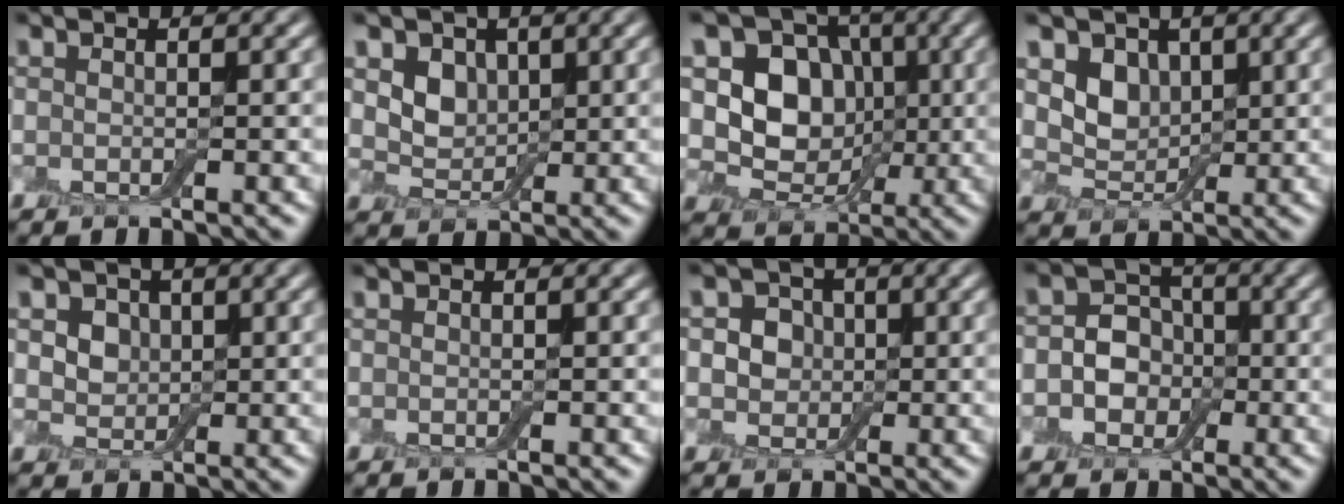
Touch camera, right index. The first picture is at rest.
{"total": 2.9, "force": [0.8, 2.4, 1.4], "torque": [-0.031, -0.013, 0.010]}
{"total": 6.9, "force": [0.2, 5.9, 3.6], "torque": [-0.047, -0.004, -0.013]}
{"total": 3.2, "force": [0.9, 2.6, 1.6], "torque": [-0.033, -0.009, 0.009]}
{"total": 4.0, "force": [1.4, 3.2, 1.9], "torque": [-0.039, 0.005, 0.016]}
{"total": 0.0}
{"total": 3.4, "force": [0.2, 3.1, 1.4], "torque": [-0.013, 0.003, -0.011]}
{"total": 3.9, "force": [-1.0, 3.4, 1.7], "torque": [0.001, -0.001, -0.038]}